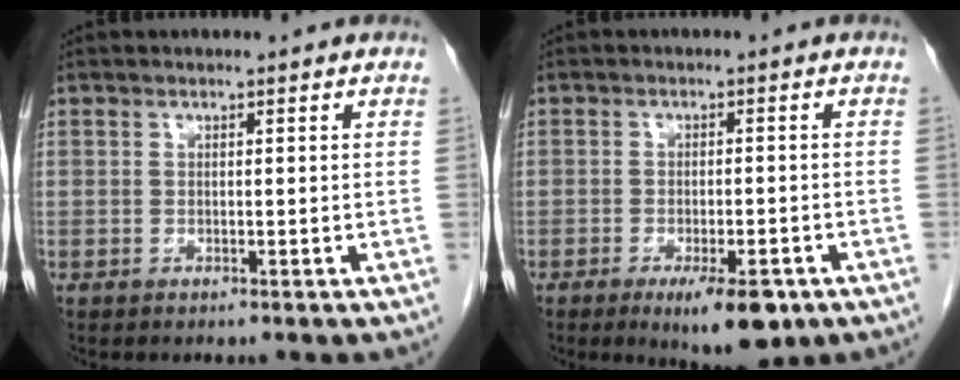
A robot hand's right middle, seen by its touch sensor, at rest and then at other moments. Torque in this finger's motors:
{"motor_torque": [0.57, -0.24, 0.01, 0.02]}